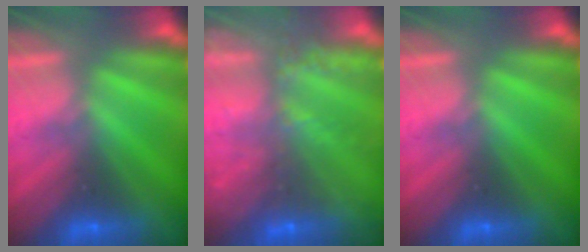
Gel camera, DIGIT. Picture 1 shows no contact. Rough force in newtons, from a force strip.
{"total": 9.6}
{"total": 0.0}